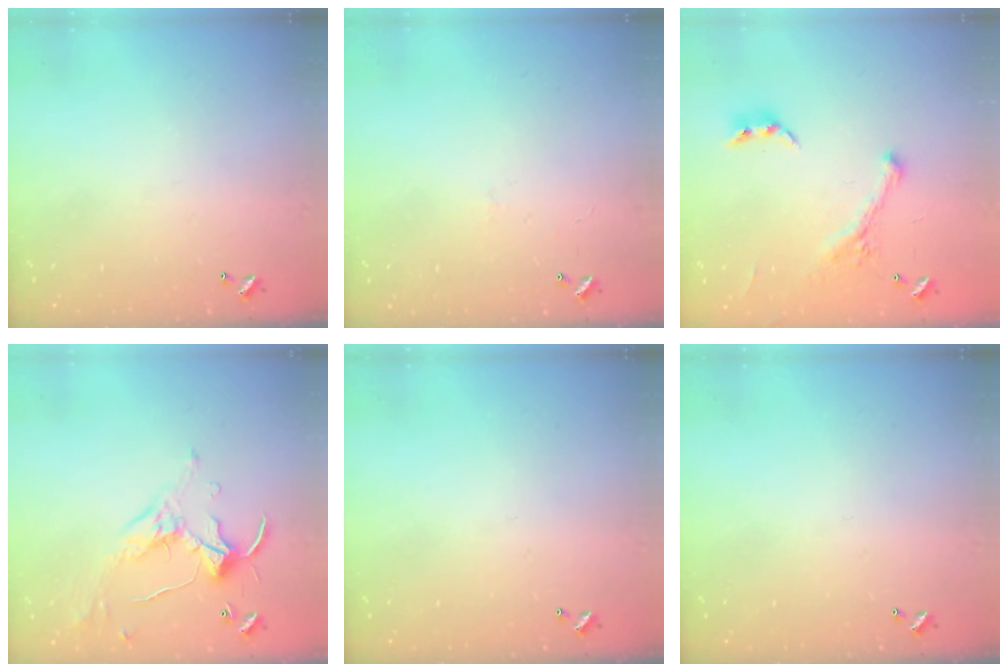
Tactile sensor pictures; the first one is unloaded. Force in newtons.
{"total": 1.2, "press": 1.1, "slide": 0.5}
{"total": 1.1, "press": 0.6, "slide": 0.9}
{"total": 1.7, "press": 1.5, "slide": 0.9}
{"total": 0.0}
{"total": 0.0}